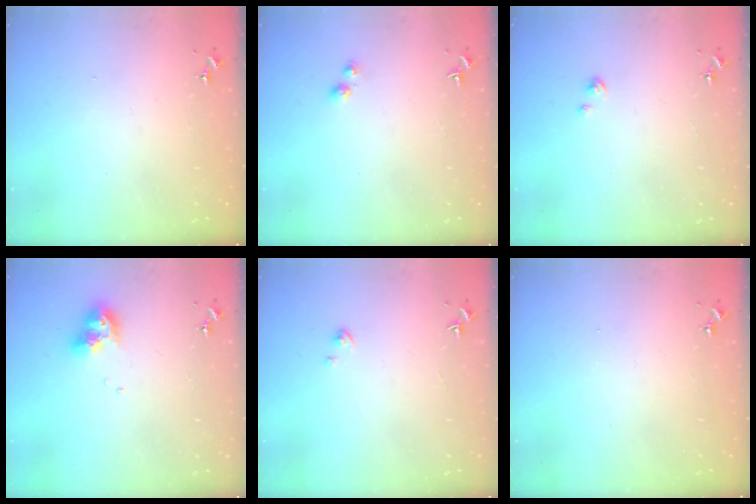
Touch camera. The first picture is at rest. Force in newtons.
{"total": 3.3, "press": 3.2, "slide": 0.6}
{"total": 1.9, "press": 1.9, "slide": 0.2}
{"total": 9.6, "press": 9.6, "slide": 0.9}
{"total": 1.8, "press": 1.8, "slide": 0.2}
{"total": 0.0}